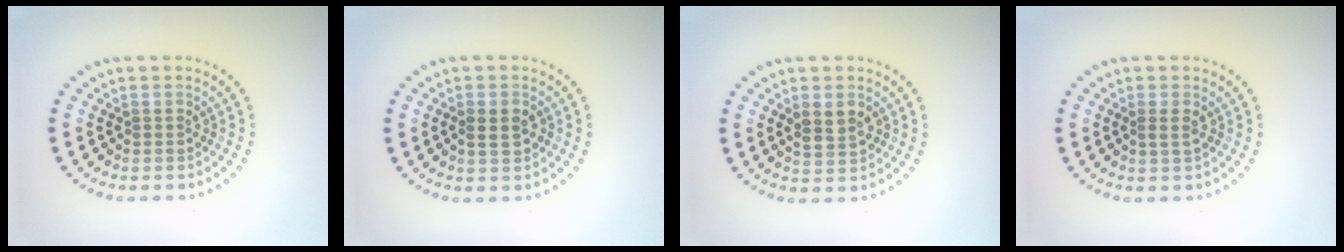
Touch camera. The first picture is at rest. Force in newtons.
{"total": 2.2, "press": 2.2, "slide": 0.1}
{"total": 2.4, "press": 2.4, "slide": 0.3}
{"total": 0.6, "press": 0.5, "slide": 0.3}